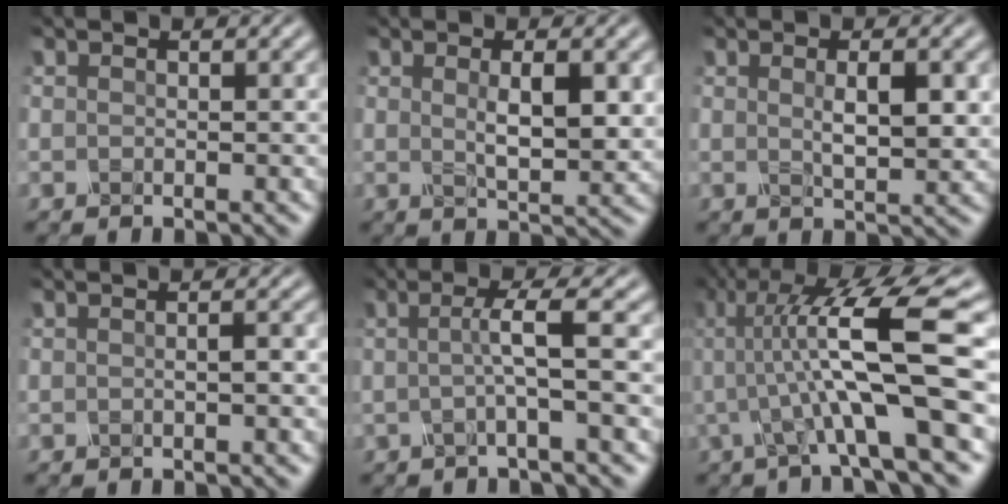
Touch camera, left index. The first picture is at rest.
{"total": 3.9, "force": [0.6, 1.0, 3.7], "torque": [-0.067, -0.004, 0.018]}
{"total": 3.3, "force": [0.4, 0.7, 3.2], "torque": [-0.058, -0.003, 0.014]}
{"total": 1.2, "force": [-0.1, 0.3, 1.1], "torque": [-0.007, -0.005, -0.004]}
{"total": 3.1, "force": [-0.2, 0.2, 3.1], "torque": [-0.057, -0.001, -0.008]}
{"total": 10.9, "force": [0.2, 1.4, 10.8], "torque": [-0.179, 0.014, 0.003]}